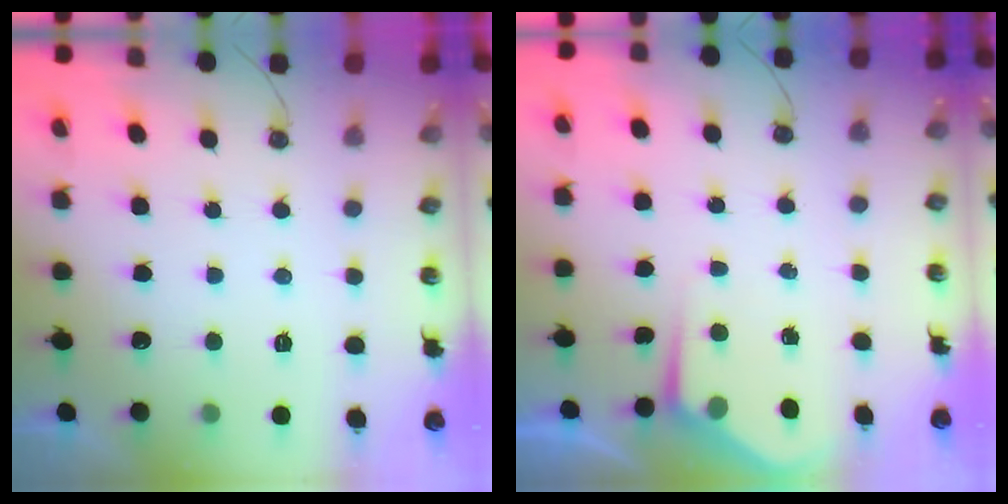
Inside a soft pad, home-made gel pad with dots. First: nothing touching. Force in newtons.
{"total": 3.8, "press": 3.8, "slide": 0.5}